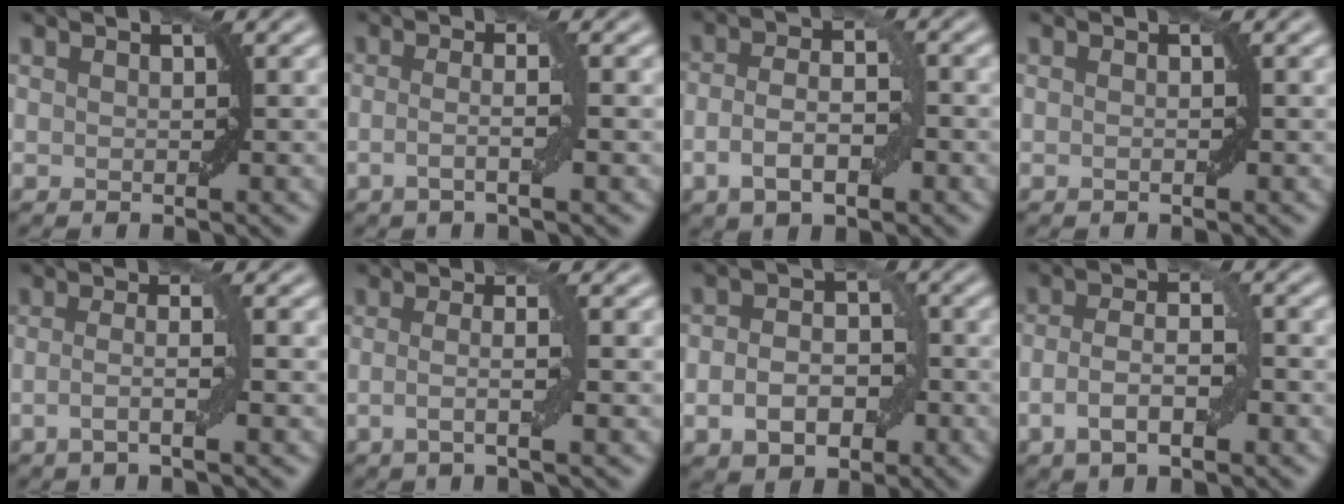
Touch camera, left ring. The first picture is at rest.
{"total": 2.8, "force": [-0.5, 0.6, 2.7], "torque": [-0.043, -0.002, -0.015]}
{"total": 4.7, "force": [-1.4, 2.1, 3.9], "torque": [-0.074, 0.003, -0.030]}
{"total": 0.6, "force": [-0.2, 0.0, 0.5], "torque": [-0.009, 0.000, -0.003]}
{"total": 3.0, "force": [-0.7, 0.6, 2.8], "torque": [-0.047, 0.001, -0.020]}
{"total": 3.1, "force": [-0.4, 0.7, 3.0], "torque": [-0.050, -0.005, -0.012]}
{"total": 5.2, "force": [-1.6, 3.5, 3.5], "torque": [-0.056, 0.002, -0.031]}
{"total": 4.5, "force": [-1.5, 1.7, 3.9], "torque": [-0.073, 0.004, -0.033]}